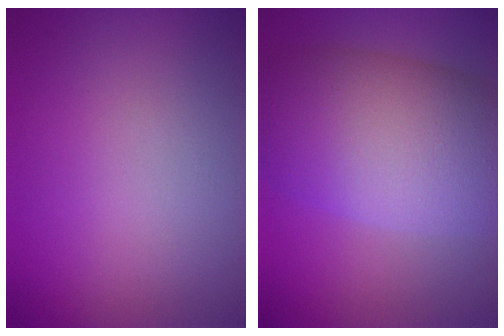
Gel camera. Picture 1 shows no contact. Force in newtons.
{"total": 11.8, "press": 11.8, "slide": 0.5}